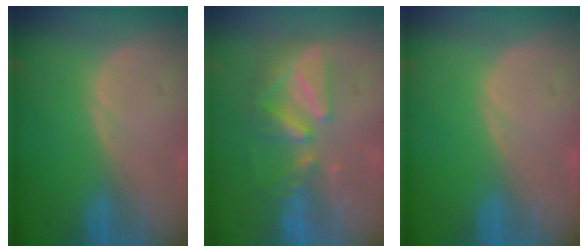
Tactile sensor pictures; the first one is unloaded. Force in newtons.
{"total": 8.6, "press": 7.7, "slide": 3.8}
{"total": 0.0}